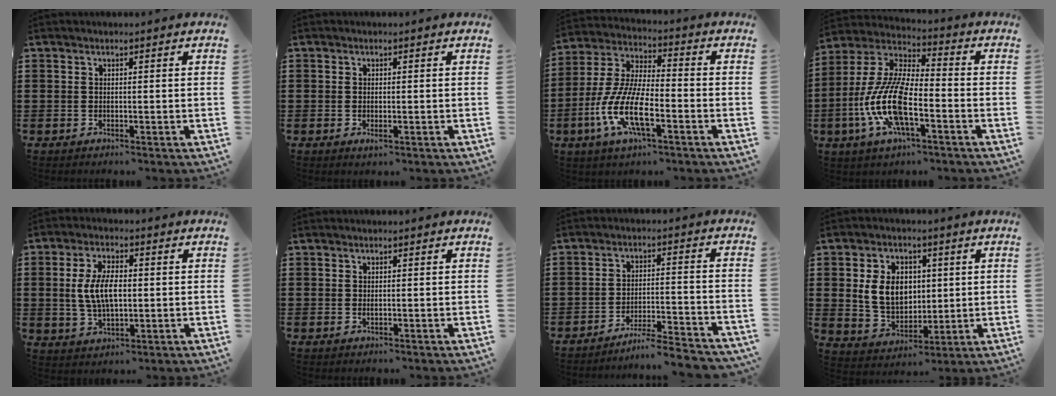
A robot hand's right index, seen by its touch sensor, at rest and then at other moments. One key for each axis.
{"total": 0.8, "fx": -0.1, "fy": 0.2, "fz": 0.8, "tx": -0.014, "ty": -0.003, "tz": 0.000}
{"total": 11.0, "fx": -4.6, "fy": 3.3, "fz": 9.4, "tx": -0.236, "ty": -0.017, "tz": -0.095}
{"total": 13.2, "fx": -4.9, "fy": 4.5, "fz": 11.4, "tx": -0.270, "ty": -0.014, "tz": -0.101}
{"total": 7.4, "fx": 0.3, "fy": 3.6, "fz": 6.5, "tx": -0.144, "ty": 0.004, "tz": -0.001}
{"total": 0.0}
{"total": 5.2, "fx": -5.0, "fy": -0.3, "fz": 1.6, "tx": -0.028, "ty": -0.007, "tz": -0.098}
{"total": 8.3, "fx": 1.3, "fy": 6.4, "fz": 5.1, "tx": -0.108, "ty": 0.011, "tz": 0.022}